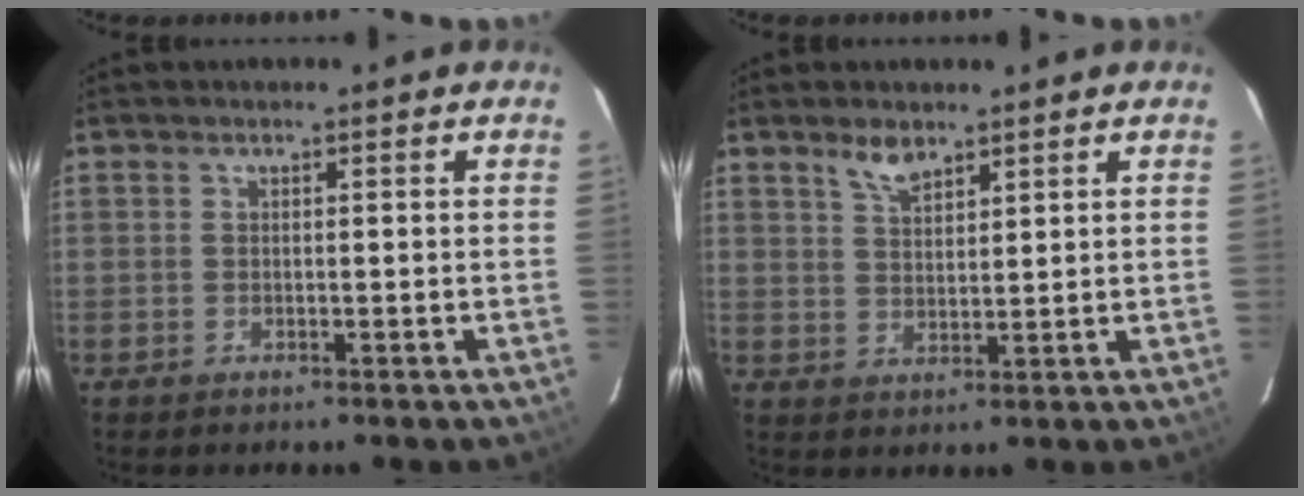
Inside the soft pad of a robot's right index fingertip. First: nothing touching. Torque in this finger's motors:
{"motor_torque": [0.04, 0.03, 0.04, 0.02]}